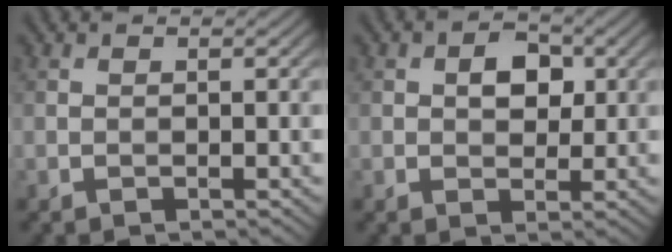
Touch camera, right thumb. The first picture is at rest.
{"total": 3.9, "force": [0.8, 2.8, 2.6], "torque": [-0.044, 0.002, 0.007]}